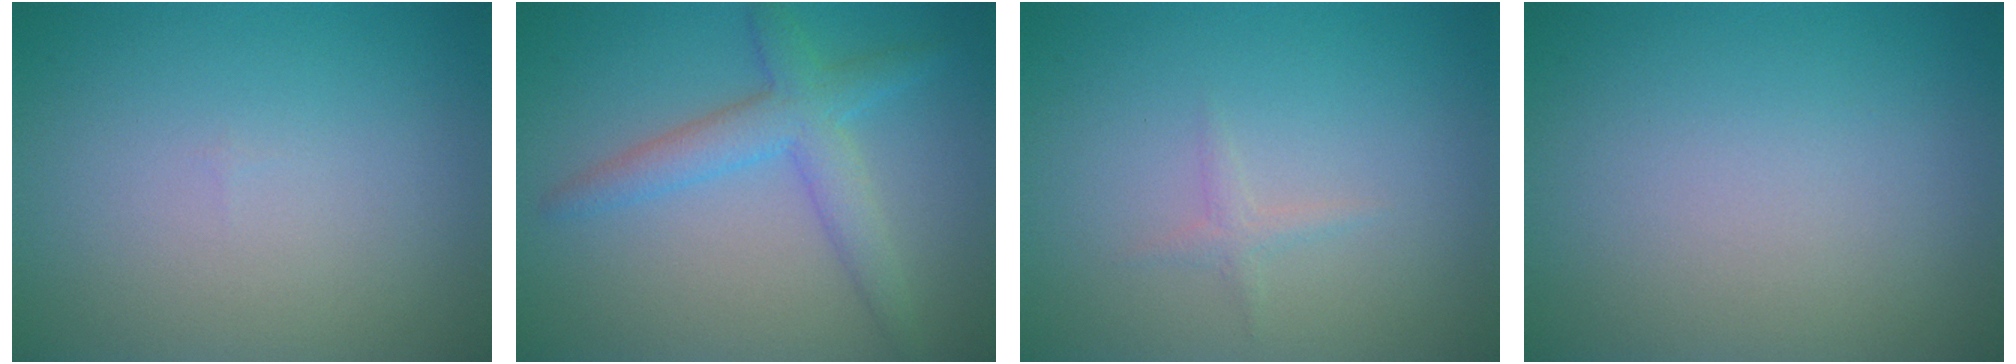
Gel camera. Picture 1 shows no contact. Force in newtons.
{"total": 3.8, "press": 3.8, "slide": 0.1}
{"total": 0.8, "press": 0.8, "slide": 0.1}
{"total": 0.0}